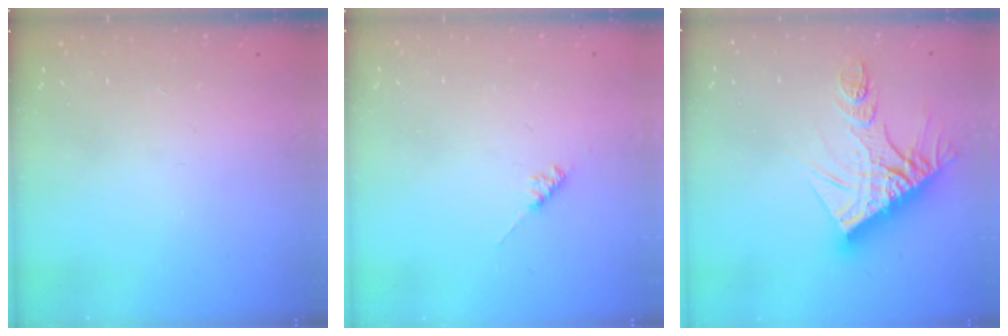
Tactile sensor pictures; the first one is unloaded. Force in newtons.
{"total": 4.9, "press": 4.8, "slide": 0.8}
{"total": 17.1, "press": 17.0, "slide": 1.8}